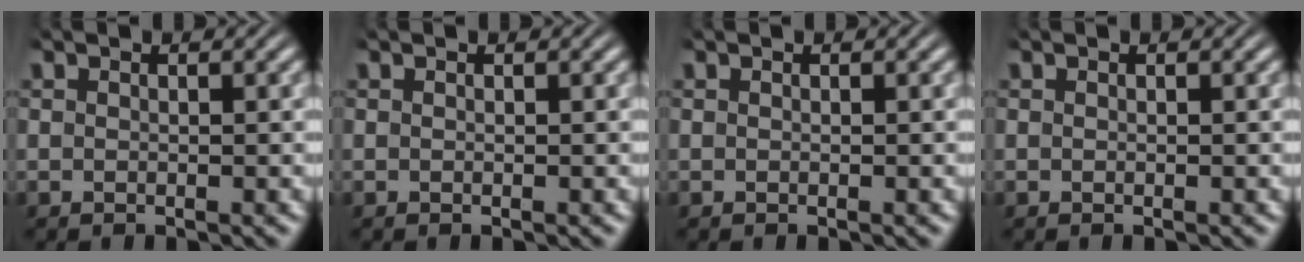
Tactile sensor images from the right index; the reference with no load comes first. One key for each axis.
{"total": 0.0}
{"total": 0.0}
{"total": 0.0}